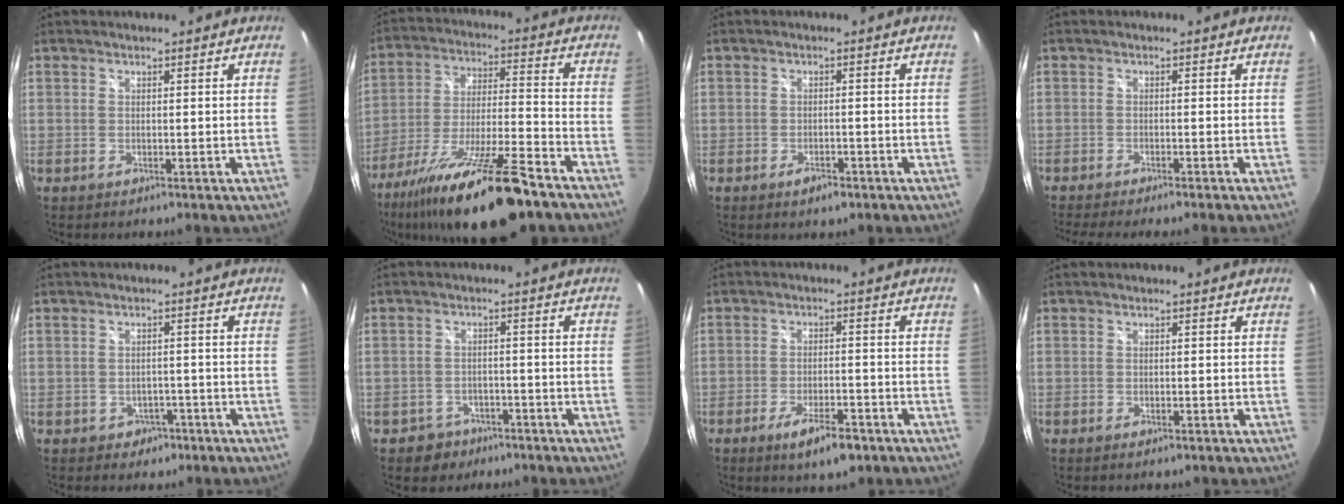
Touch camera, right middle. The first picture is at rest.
{"total": 22.5, "force": [-16.2, 3.1, 15.2], "torque": [-0.289, -0.049, -0.273]}
{"total": 2.8, "force": [-1.8, 1.4, 1.6], "torque": [-0.033, -0.004, -0.028]}
{"total": 5.9, "force": [-5.1, -0.8, 2.9], "torque": [-0.058, -0.019, -0.080]}
{"total": 3.3, "force": [-1.7, 2.8, 0.7], "torque": [-0.020, 0.004, -0.018]}
{"total": 4.9, "force": [-3.1, 3.8, 0.6], "torque": [-0.029, 0.008, -0.042]}
{"total": 7.4, "force": [-4.7, 2.2, 5.3], "torque": [-0.108, -0.013, -0.072]}
{"total": 0.8, "force": [-0.6, 0.3, 0.5], "torque": [-0.007, -0.004, -0.010]}